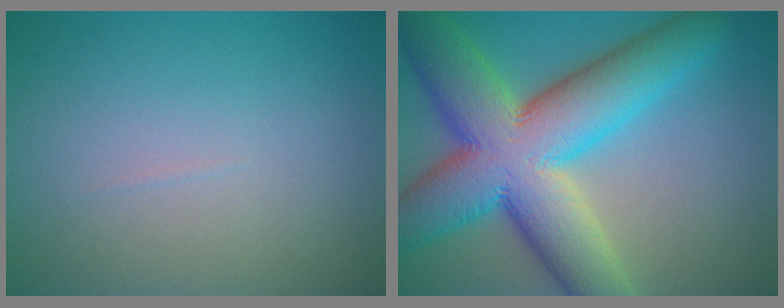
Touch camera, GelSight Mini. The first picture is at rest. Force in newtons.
{"total": 14.5, "press": 14.5, "slide": 0.6}